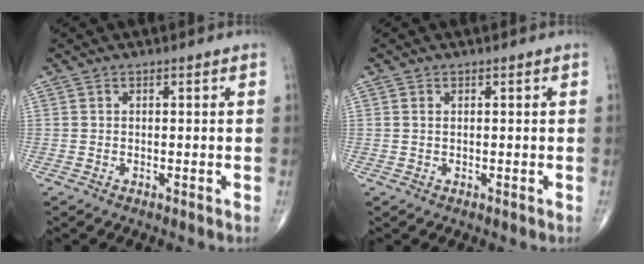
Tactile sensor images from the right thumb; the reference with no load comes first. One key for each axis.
{"total": 0.6, "fx": 0.2, "fy": 0.3, "fz": 0.4, "tx": -0.013, "ty": 0.004, "tz": 0.005}